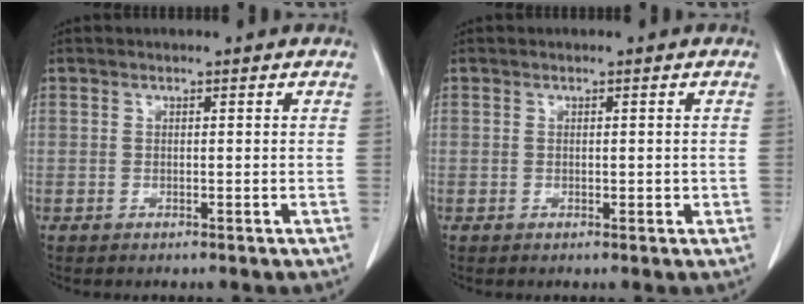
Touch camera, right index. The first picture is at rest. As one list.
[{"total": 1.1, "force": [0.0, 0.7, 0.8], "torque": [-0.010, 0.000, 0.002]}]